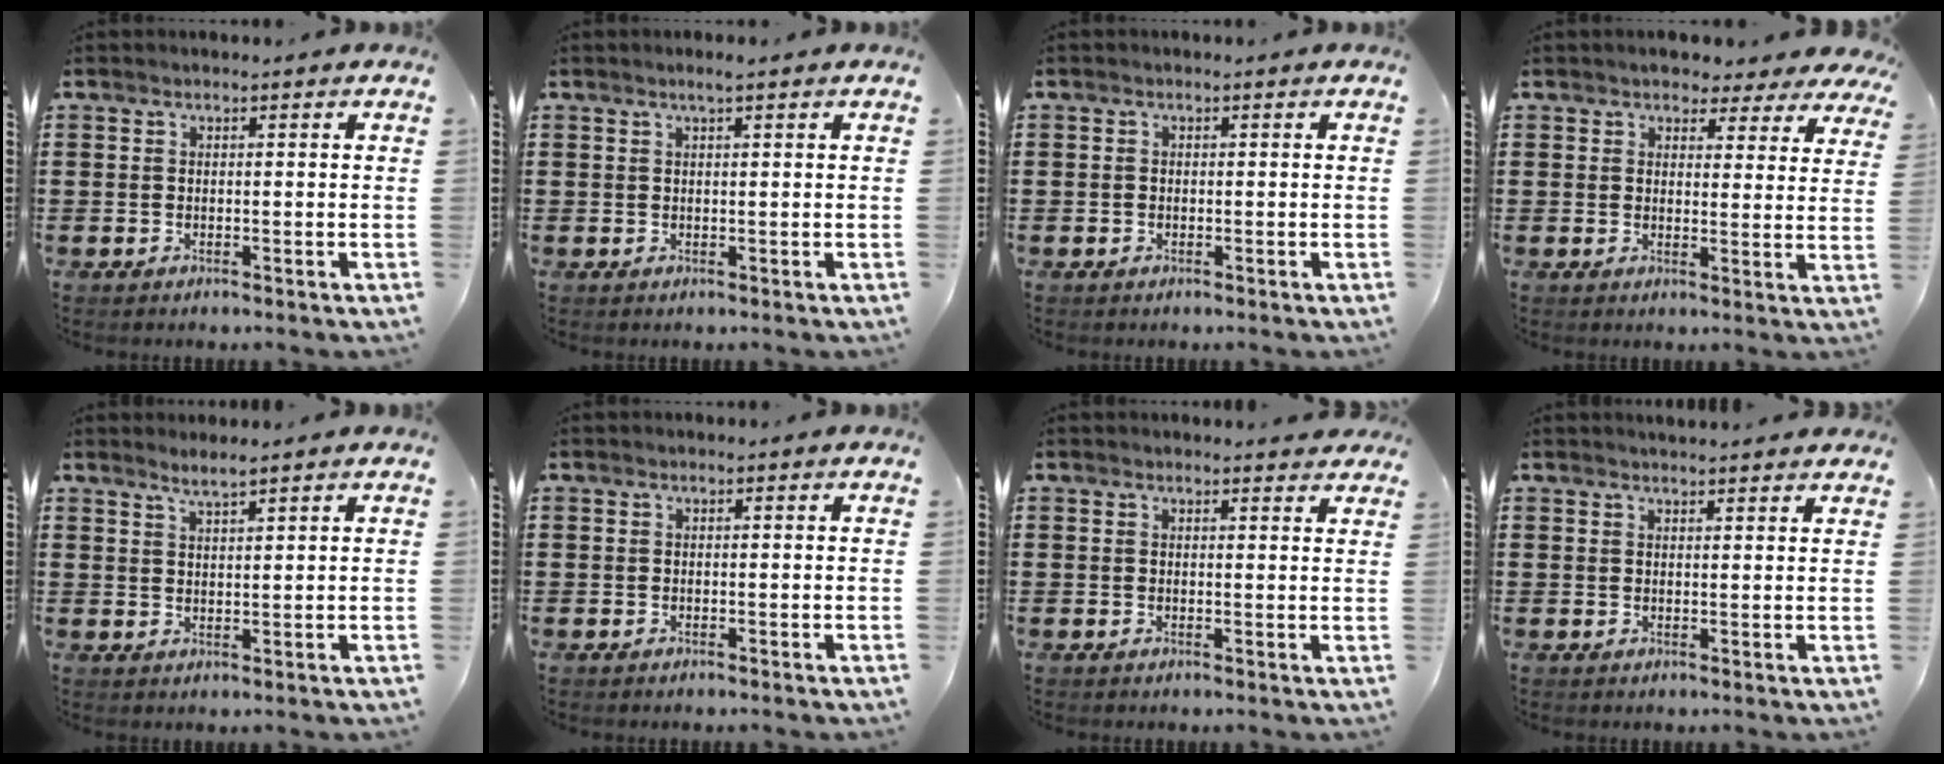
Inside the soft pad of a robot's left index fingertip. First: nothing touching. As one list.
[{"total": 1.2, "force": [0.7, 0.0, 0.9], "torque": [-0.017, 0.001, 0.013]}, {"total": 0.6, "force": [-0.2, 0.4, 0.3], "torque": [-0.008, 0.002, -0.005]}, {"total": 3.5, "force": [3.4, 0.9, 0.3], "torque": [-0.015, -0.012, 0.059]}, {"total": 2.1, "force": [1.9, -0.1, 0.8], "torque": [-0.019, 0.001, 0.036]}, {"total": 0.0}, {"total": 1.6, "force": [1.6, 0.2, 0.3], "torque": [-0.001, -0.001, 0.029]}, {"total": 1.7, "force": [1.7, -0.1, 0.1], "torque": [-0.005, 0.001, 0.033]}]